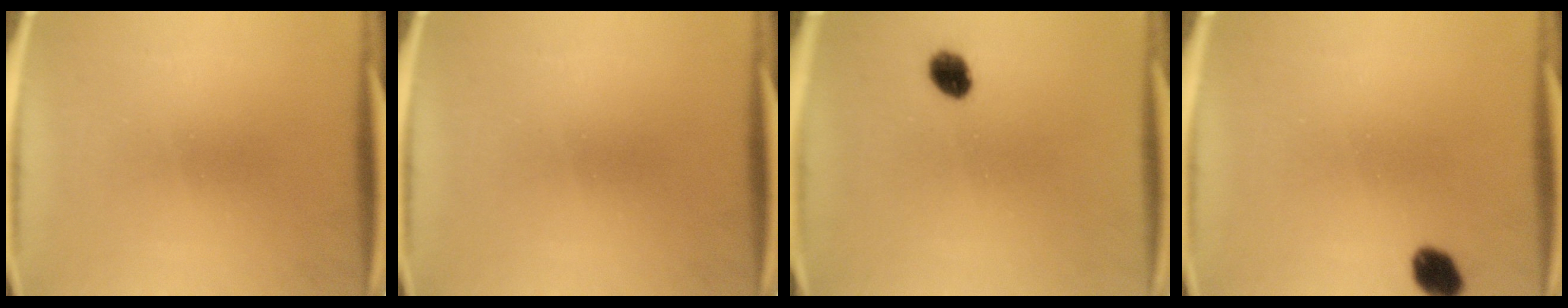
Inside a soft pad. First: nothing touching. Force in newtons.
{"total": 0.0}
{"total": 4.2}
{"total": 4.3}